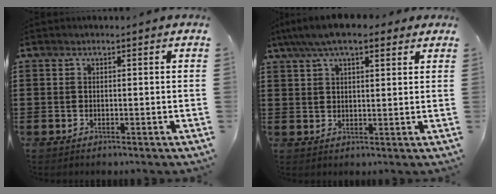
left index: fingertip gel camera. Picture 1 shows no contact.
{"total": 6.6, "force": [4.9, 1.9, 4.0], "torque": [-0.090, 0.000, 0.089]}